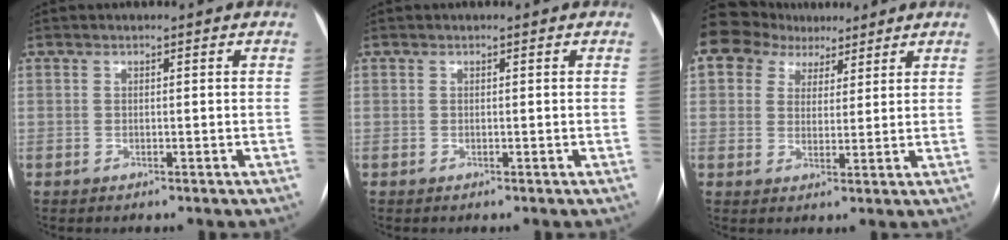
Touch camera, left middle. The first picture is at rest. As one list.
[{"total": 0.0}, {"total": 6.9, "force": [5.3, 4.4, 1.2], "torque": [-0.015, 0.026, 0.088]}]